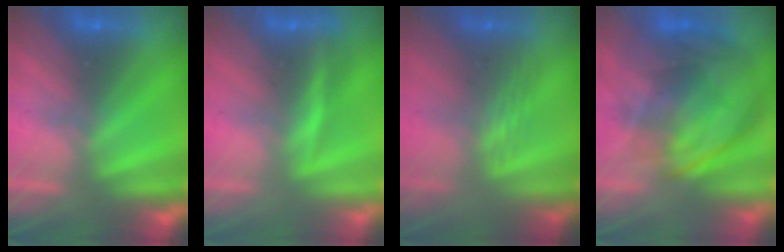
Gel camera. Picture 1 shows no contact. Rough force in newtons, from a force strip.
{"total": 2.9}
{"total": 2.4}
{"total": 10.8}